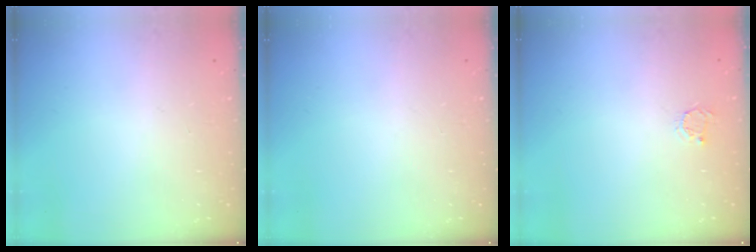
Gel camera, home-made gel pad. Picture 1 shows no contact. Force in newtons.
{"total": 0.0}
{"total": 2.3, "press": 2.3, "slide": 0.3}